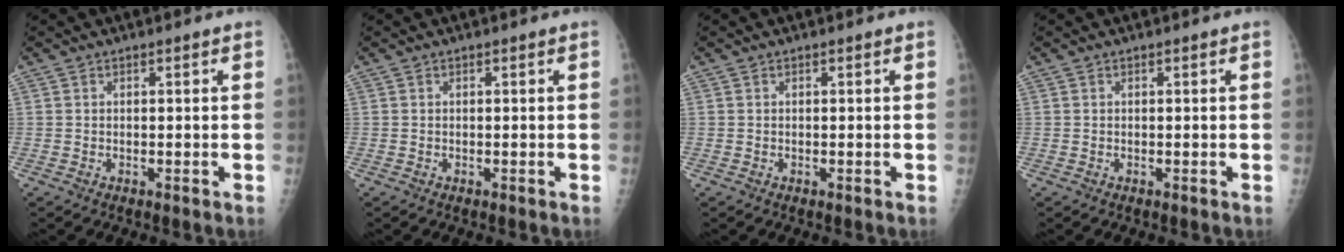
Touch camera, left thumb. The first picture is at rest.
{"total": 0.0}
{"total": 0.0}
{"total": 0.0}